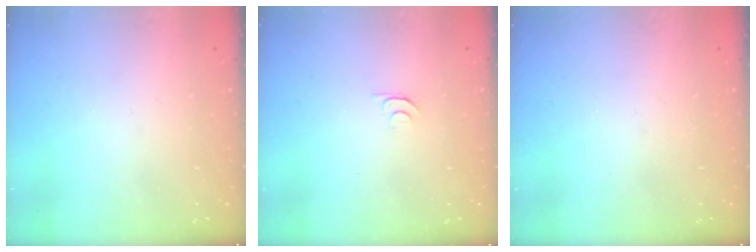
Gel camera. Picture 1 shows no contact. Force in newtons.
{"total": 4.4, "press": 4.3, "slide": 0.6}
{"total": 2.8, "press": 2.8, "slide": 0.4}